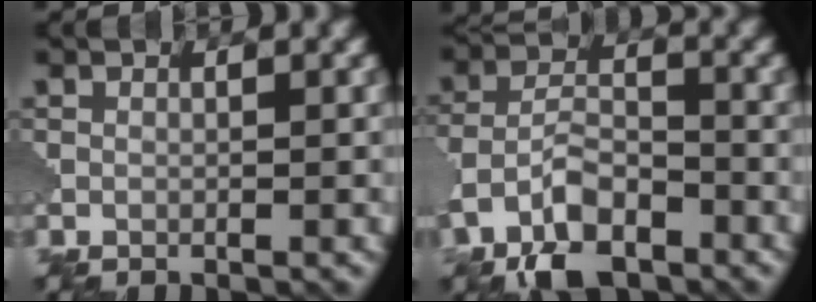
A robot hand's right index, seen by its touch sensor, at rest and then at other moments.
{"total": 7.2, "force": [-4.3, 3.6, 4.5], "torque": [-0.088, -0.001, -0.089]}